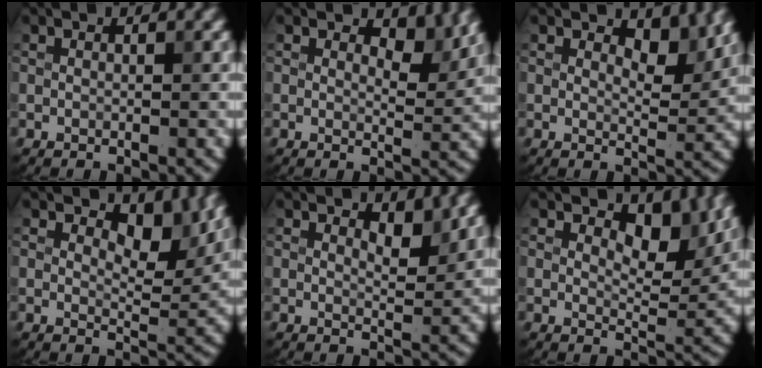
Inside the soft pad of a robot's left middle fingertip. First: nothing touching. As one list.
[{"total": 2.8, "force": [1.8, 1.2, 1.7], "torque": [-0.024, -0.007, 0.023]}, {"total": 3.4, "force": [2.2, 1.4, 2.1], "torque": [-0.033, -0.007, 0.027]}, {"total": 5.1, "force": [2.9, 2.4, 3.4], "torque": [-0.047, -0.009, 0.036]}, {"total": 1.9, "force": [1.3, 0.5, 1.2], "torque": [-0.018, -0.008, 0.018]}, {"total": 5.3, "force": [2.9, 2.6, 3.6], "torque": [-0.049, -0.011, 0.036]}]